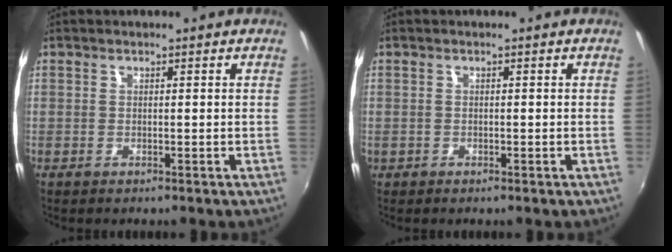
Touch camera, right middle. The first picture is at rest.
{"total": 0.7, "force": [-0.4, 0.4, 0.3], "torque": [-0.007, -0.001, -0.006]}